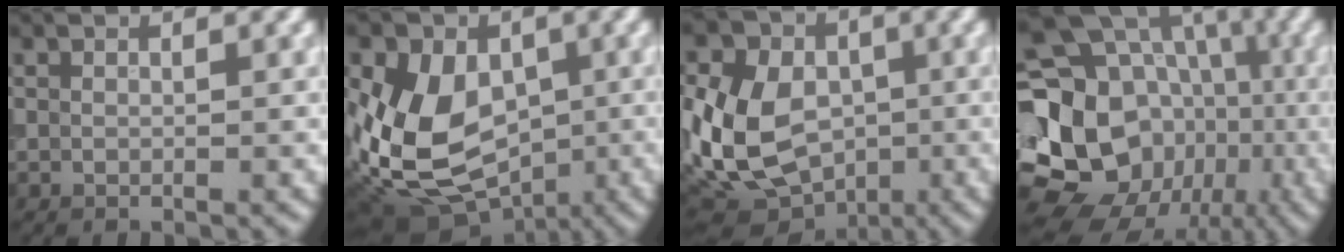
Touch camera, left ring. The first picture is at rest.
{"total": 11.6, "force": [-1.7, 8.4, 7.8], "torque": [-0.137, -0.012, -0.025]}
{"total": 14.6, "force": [-1.3, 11.6, 8.9], "torque": [-0.184, -0.008, -0.043]}
{"total": 22.4, "force": [-4.0, 19.2, 10.8], "torque": [-0.198, -0.003, -0.087]}